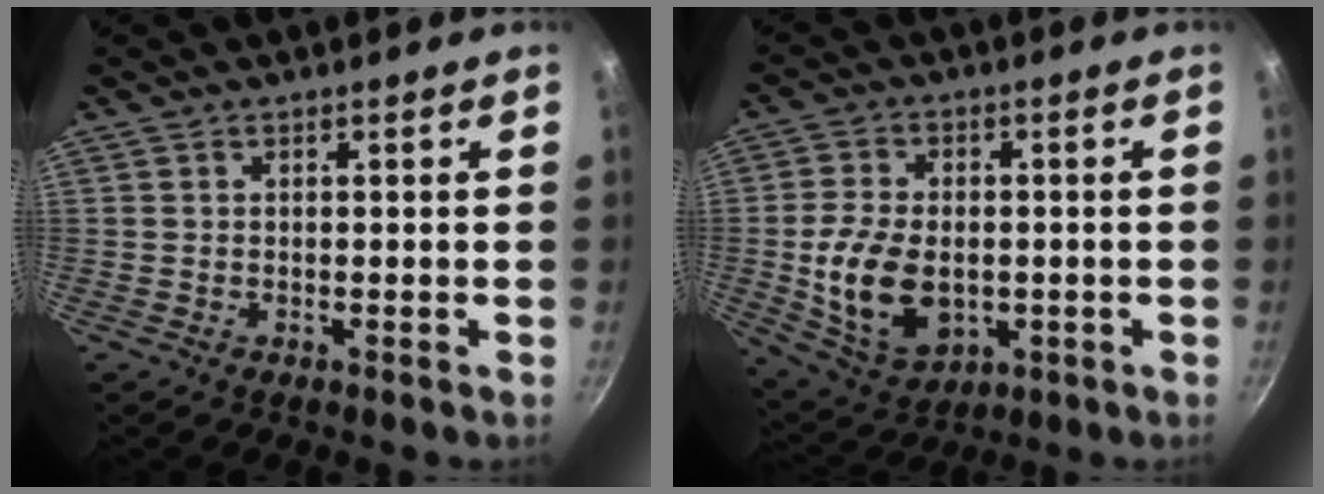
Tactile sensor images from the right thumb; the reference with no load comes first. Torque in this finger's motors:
{"motor_torque": [-0.52, 0.78, 0.28, 0.44, 0.09]}